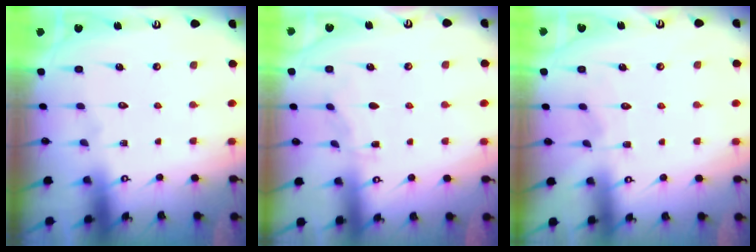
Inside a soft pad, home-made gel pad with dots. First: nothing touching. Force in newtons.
{"total": 2.8, "press": 2.8, "slide": 0.3}
{"total": 3.2, "press": 3.2, "slide": 0.4}